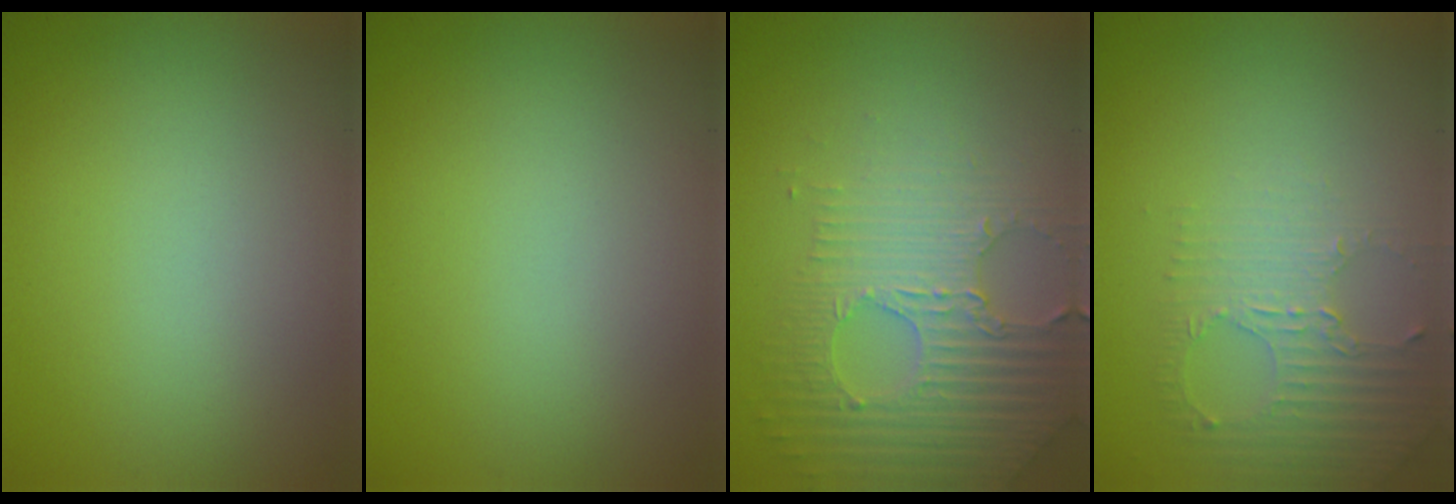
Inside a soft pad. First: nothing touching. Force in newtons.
{"total": 0.0}
{"total": 4.7, "press": 4.2, "slide": 1.9}
{"total": 2.9, "press": 2.3, "slide": 1.8}